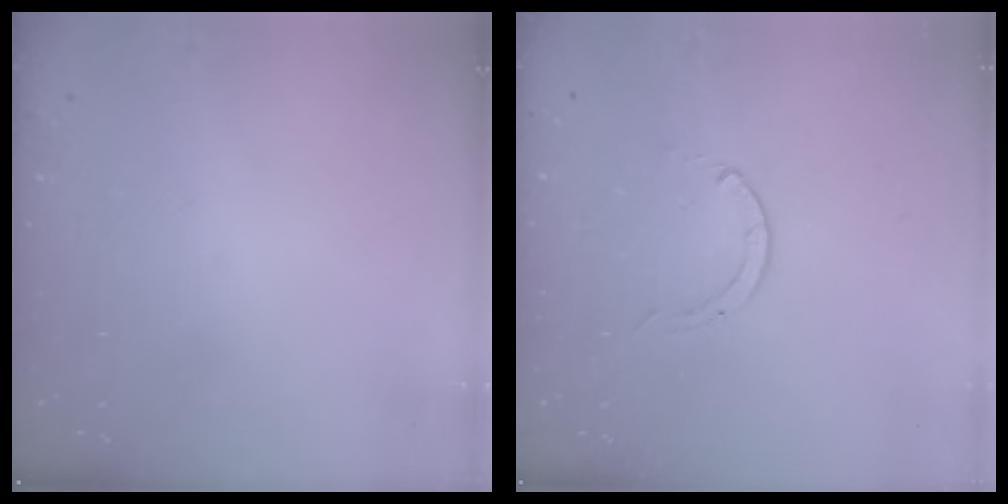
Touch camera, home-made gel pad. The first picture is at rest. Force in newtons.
{"total": 0.0}